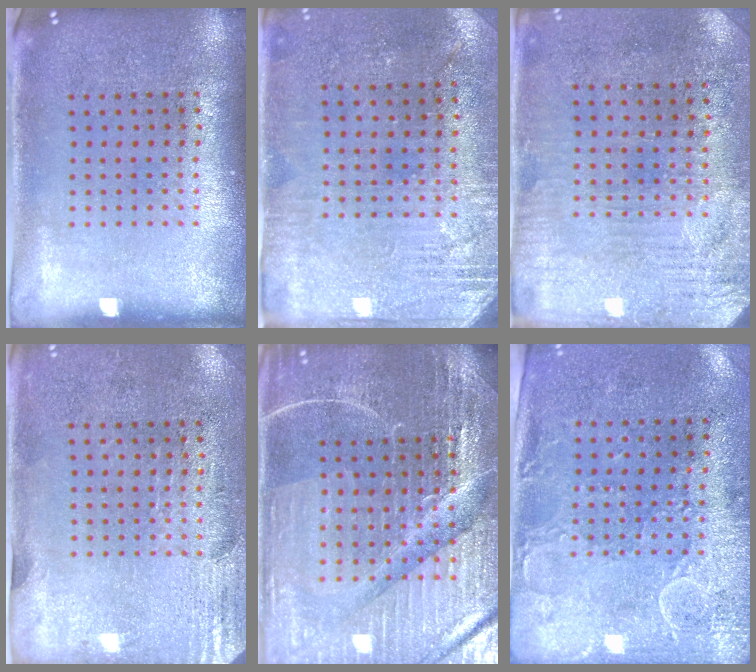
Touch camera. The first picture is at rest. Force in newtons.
{"total": 2.8, "press": 2.5, "slide": 1.2}
{"total": 3.2, "press": 2.9, "slide": 1.4}
{"total": 2.9, "press": 2.5, "slide": 1.5}
{"total": 5.1, "press": 4.8, "slide": 1.6}
{"total": 3.0, "press": 2.4, "slide": 1.8}